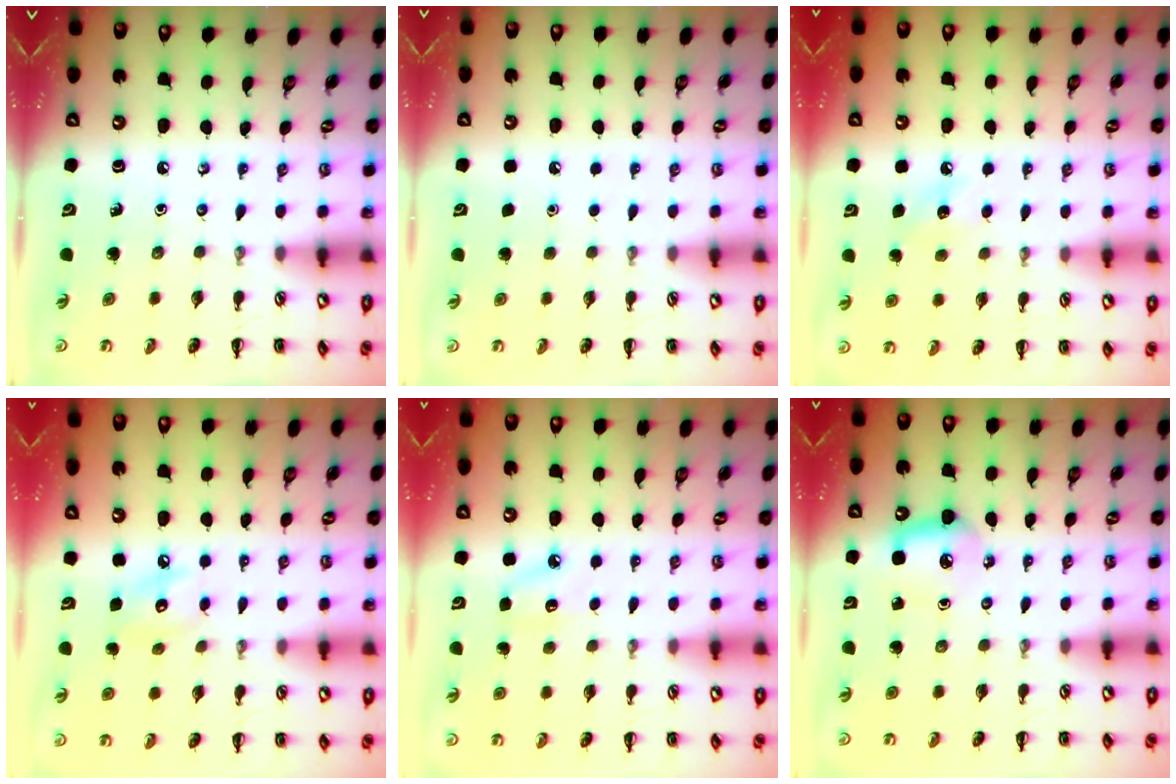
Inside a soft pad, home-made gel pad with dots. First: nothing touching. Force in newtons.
{"total": 1.7, "press": 1.7, "slide": 0.1}
{"total": 7.1, "press": 6.8, "slide": 1.9}
{"total": 7.4, "press": 7.4, "slide": 1.0}
{"total": 7.1, "press": 6.8, "slide": 2.0}
{"total": 6.3, "press": 6.2, "slide": 1.4}